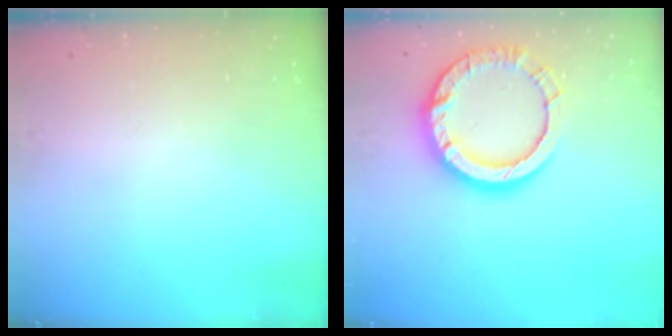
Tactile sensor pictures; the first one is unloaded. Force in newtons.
{"total": 16.2, "press": 16.2, "slide": 1.4}